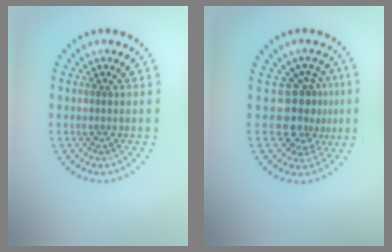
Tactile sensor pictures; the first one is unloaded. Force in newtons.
{"total": 3.8, "press": 2.9, "slide": 2.5}